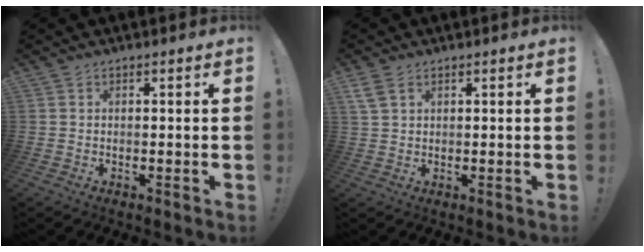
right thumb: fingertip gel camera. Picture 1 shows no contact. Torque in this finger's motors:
{"motor_torque": [-0.10, 0.45, 0.27, -0.09, 0.05]}